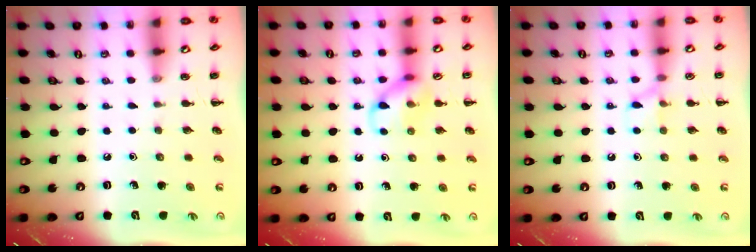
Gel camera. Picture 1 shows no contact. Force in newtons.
{"total": 10.7, "press": 10.7, "slide": 0.9}
{"total": 5.9, "press": 5.8, "slide": 0.8}